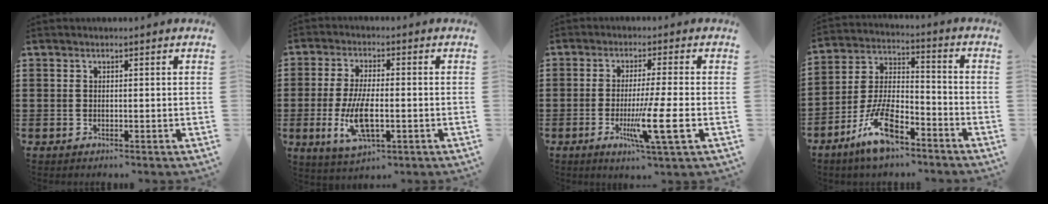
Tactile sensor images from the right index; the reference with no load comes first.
{"total": 8.1, "force": [-1.8, 3.1, 7.2], "torque": [-0.161, -0.013, -0.037]}
{"total": 8.7, "force": [-2.2, -0.2, 8.4], "torque": [-0.153, -0.023, -0.040]}
{"total": 10.7, "force": [-6.9, 4.0, 7.1], "torque": [-0.165, 0.011, -0.134]}